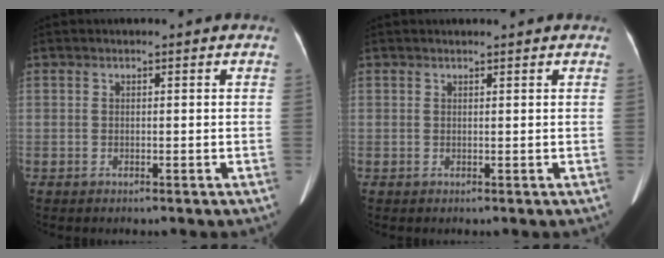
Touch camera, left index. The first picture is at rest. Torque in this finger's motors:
{"motor_torque": [-0.10, -0.09, 0.02, 0.02]}